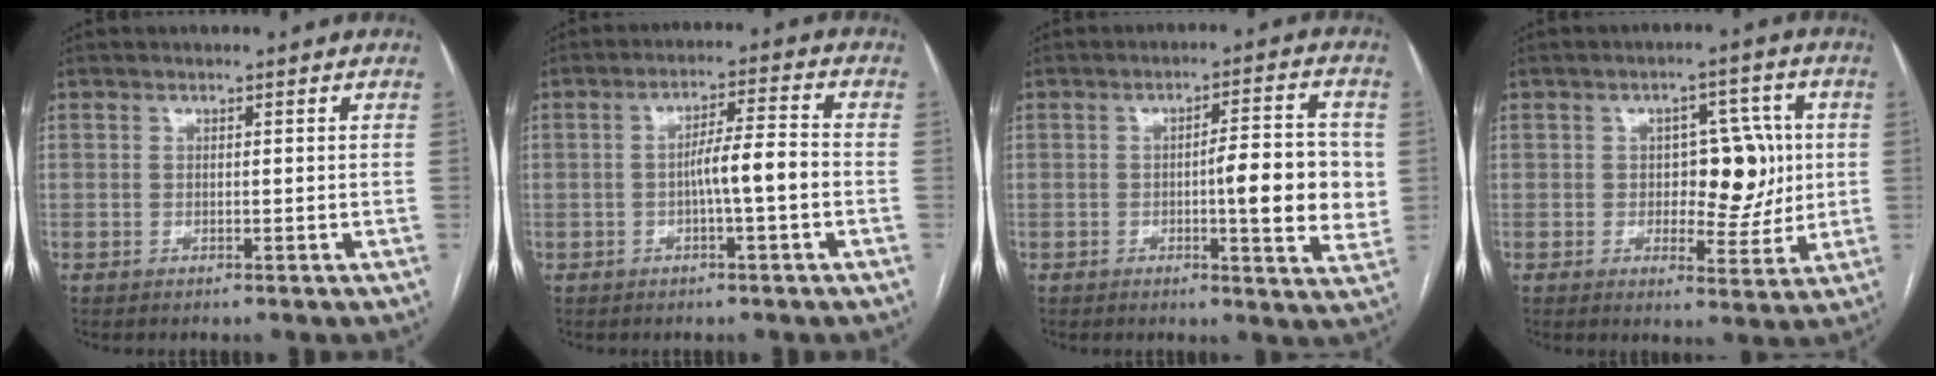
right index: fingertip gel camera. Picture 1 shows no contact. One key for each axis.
{"total": 5.9, "fx": -1.3, "fy": 0.2, "fz": 5.8, "tx": -0.100, "ty": 0.014, "tz": -0.020}
{"total": 10.3, "fx": -0.5, "fy": 1.9, "fz": 10.1, "tx": -0.126, "ty": 0.011, "tz": -0.008}
{"total": 8.8, "fx": 0.6, "fy": 4.7, "fz": 7.5, "tx": -0.094, "ty": 0.016, "tz": 0.017}